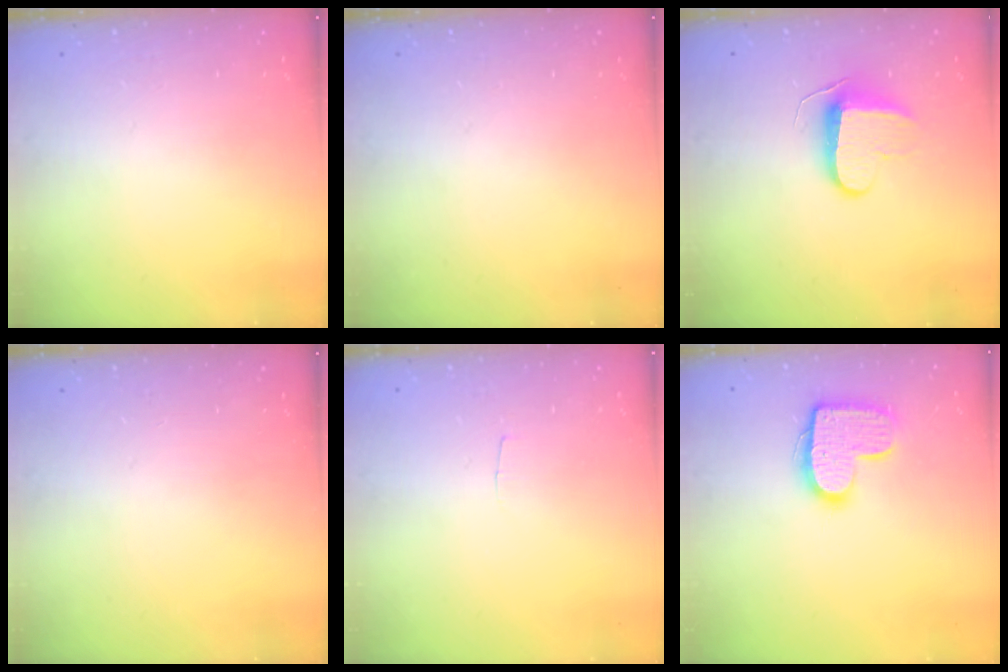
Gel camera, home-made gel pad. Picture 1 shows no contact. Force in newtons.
{"total": 0.0}
{"total": 9.4, "press": 9.4, "slide": 0.2}
{"total": 0.0}
{"total": 2.0, "press": 2.0, "slide": 0.2}
{"total": 13.5, "press": 13.5, "slide": 0.7}